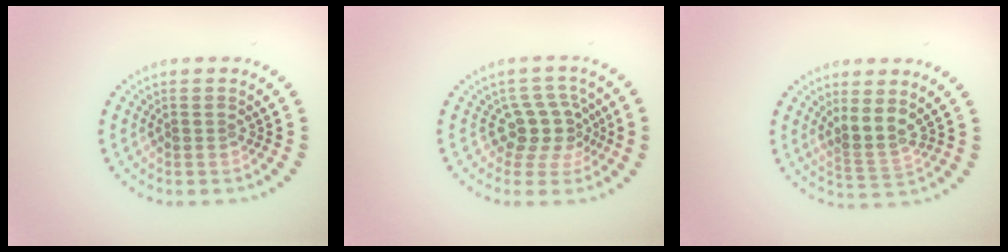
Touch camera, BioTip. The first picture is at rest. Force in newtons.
{"total": 3.2, "press": 2.4, "slide": 2.2}
{"total": 2.5, "press": 1.8, "slide": 1.8}